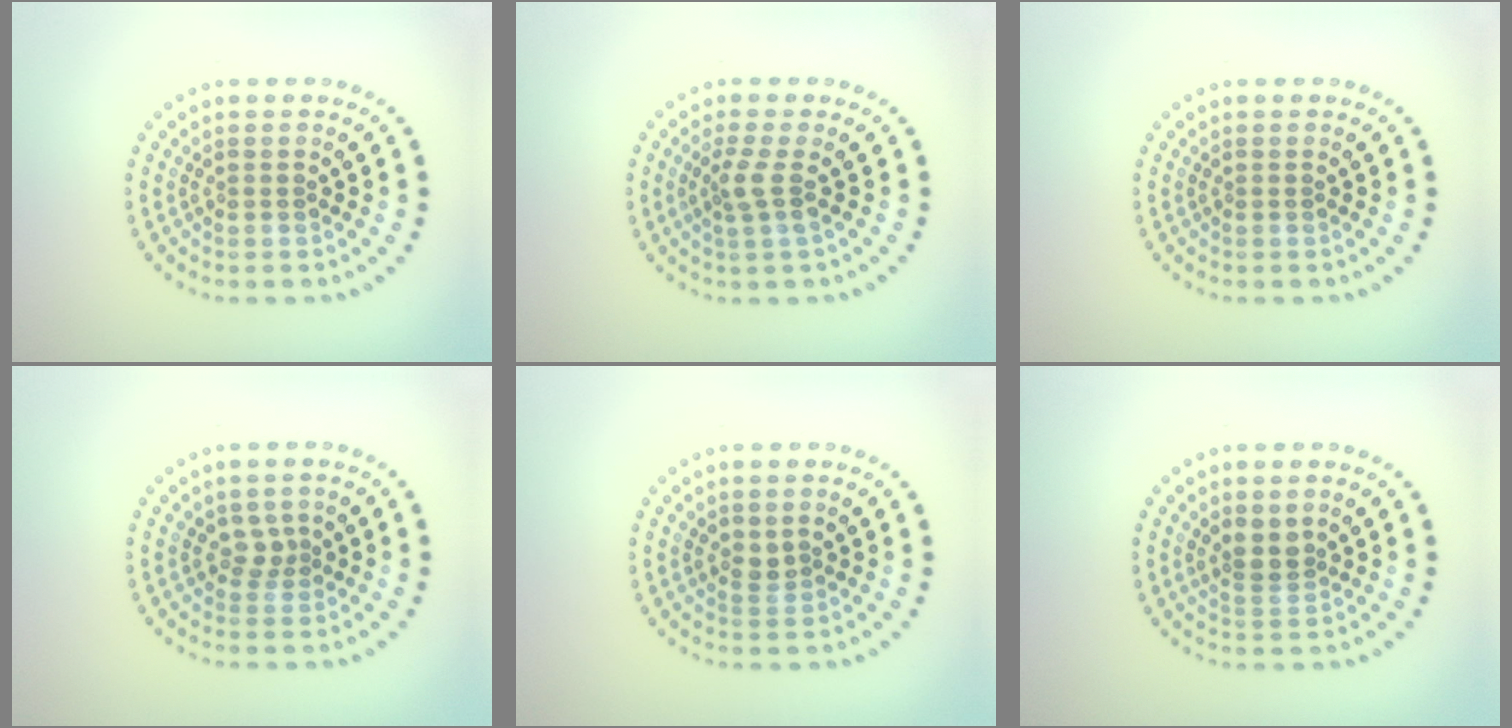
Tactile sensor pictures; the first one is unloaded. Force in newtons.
{"total": 2.0, "press": 1.4, "slide": 1.4}
{"total": 0.0}
{"total": 1.3, "press": 1.0, "slide": 0.9}
{"total": 0.9, "press": 0.8, "slide": 0.4}
{"total": 2.1, "press": 1.6, "slide": 1.2}